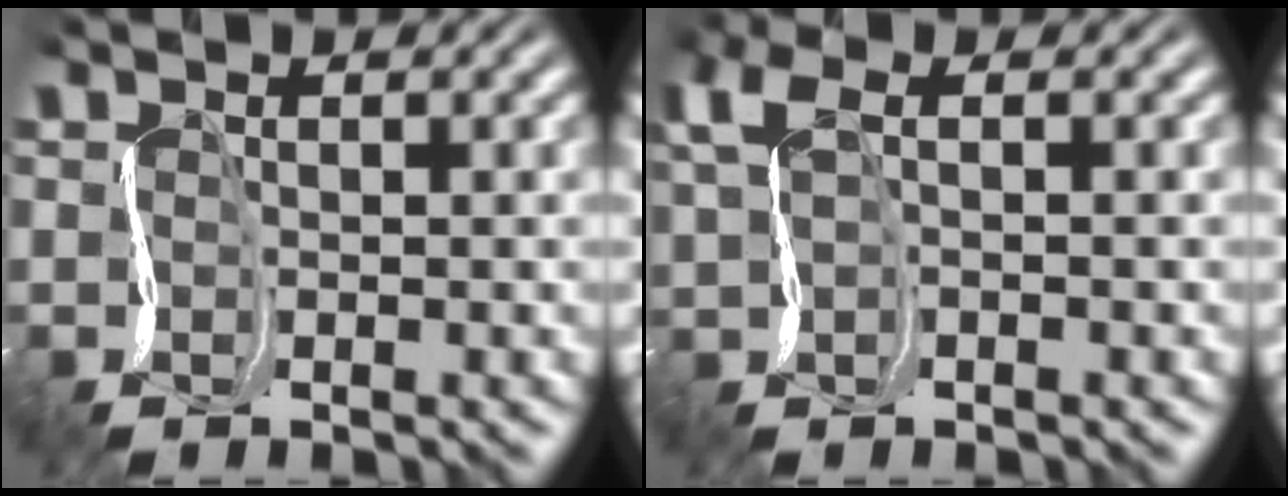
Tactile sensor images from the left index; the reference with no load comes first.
{"total": 2.9, "force": [1.6, 0.9, 2.3], "torque": [-0.059, 0.013, 0.024]}